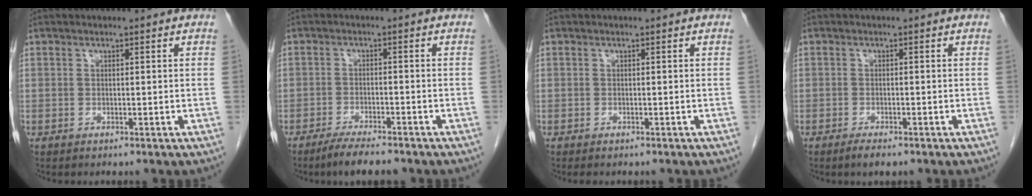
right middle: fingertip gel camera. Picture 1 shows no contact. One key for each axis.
{"total": 5.2, "fx": -4.3, "fy": 0.7, "fz": 2.8, "tx": -0.049, "ty": -0.011, "tz": -0.074}
{"total": 1.0, "fx": -0.9, "fy": 0.3, "fz": 0.4, "tx": -0.008, "ty": -0.003, "tz": -0.012}
{"total": 2.0, "fx": -1.5, "fy": 0.5, "fz": 1.3, "tx": -0.027, "ty": -0.004, "tz": -0.021}